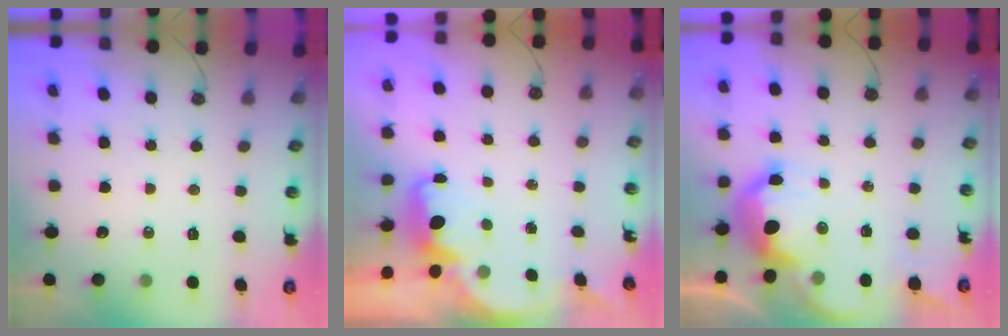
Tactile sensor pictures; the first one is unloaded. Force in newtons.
{"total": 2.2, "press": 2.1, "slide": 0.6}
{"total": 11.4, "press": 11.4, "slide": 0.9}